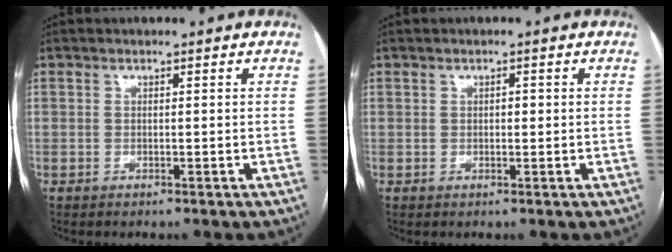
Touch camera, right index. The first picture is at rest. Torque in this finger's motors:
{"motor_torque": [0.40, 0.28, -0.01, 0.00]}